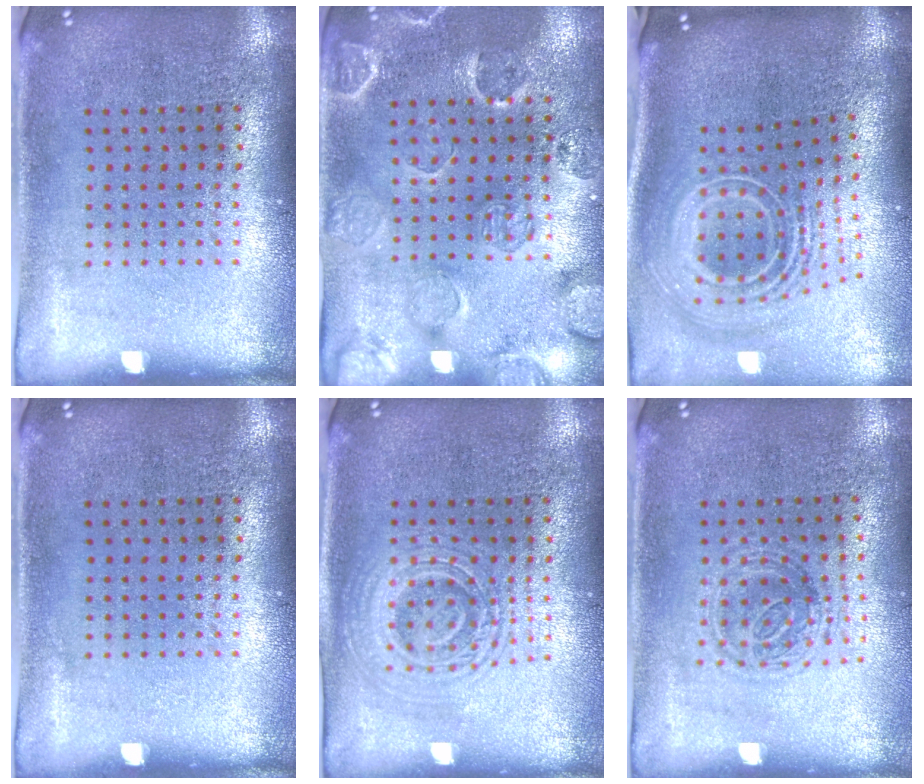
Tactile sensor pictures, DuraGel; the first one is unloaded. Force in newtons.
{"total": 2.5, "press": 2.0, "slide": 1.5}
{"total": 3.0, "press": 1.9, "slide": 2.3}
{"total": 0.0}
{"total": 2.1, "press": 2.1, "slide": 0.4}
{"total": 1.2, "press": 1.1, "slide": 0.5}